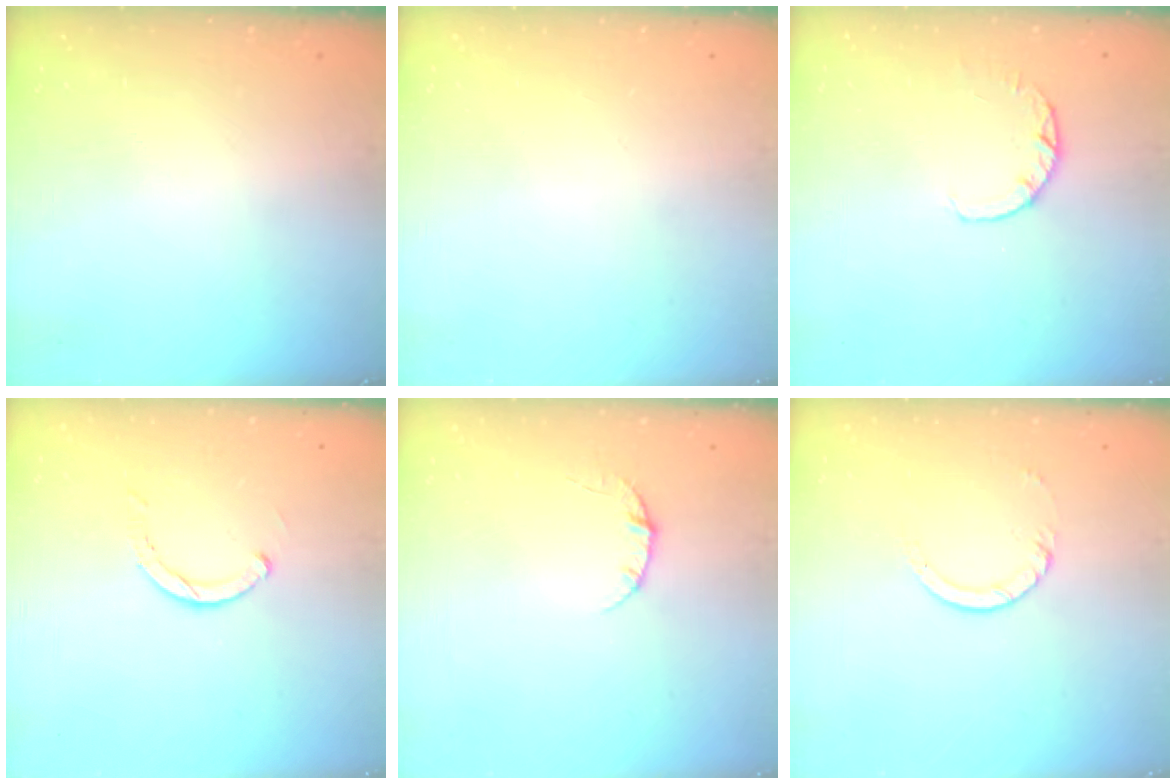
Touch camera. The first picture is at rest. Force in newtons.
{"total": 0.0}
{"total": 2.8, "press": 2.7, "slide": 0.5}
{"total": 2.8, "press": 2.7, "slide": 0.3}
{"total": 3.4, "press": 3.4, "slide": 0.4}
{"total": 3.0, "press": 2.9, "slide": 0.4}